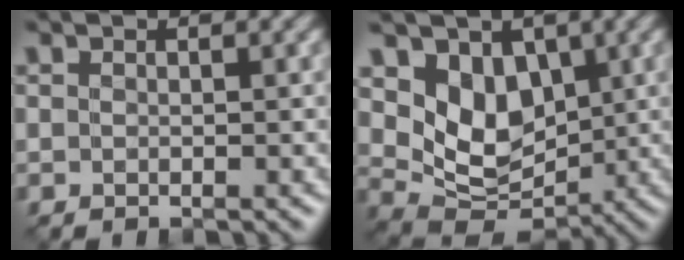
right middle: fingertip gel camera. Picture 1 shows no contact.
{"total": 5.9, "force": [1.9, 4.4, 3.4], "torque": [-0.066, -0.020, 0.031]}